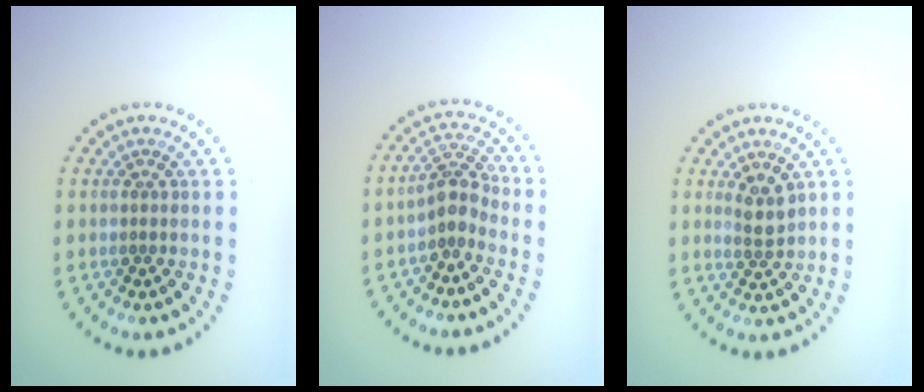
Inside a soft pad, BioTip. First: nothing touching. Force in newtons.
{"total": 2.6, "press": 2.1, "slide": 1.6}
{"total": 1.9, "press": 1.5, "slide": 1.2}